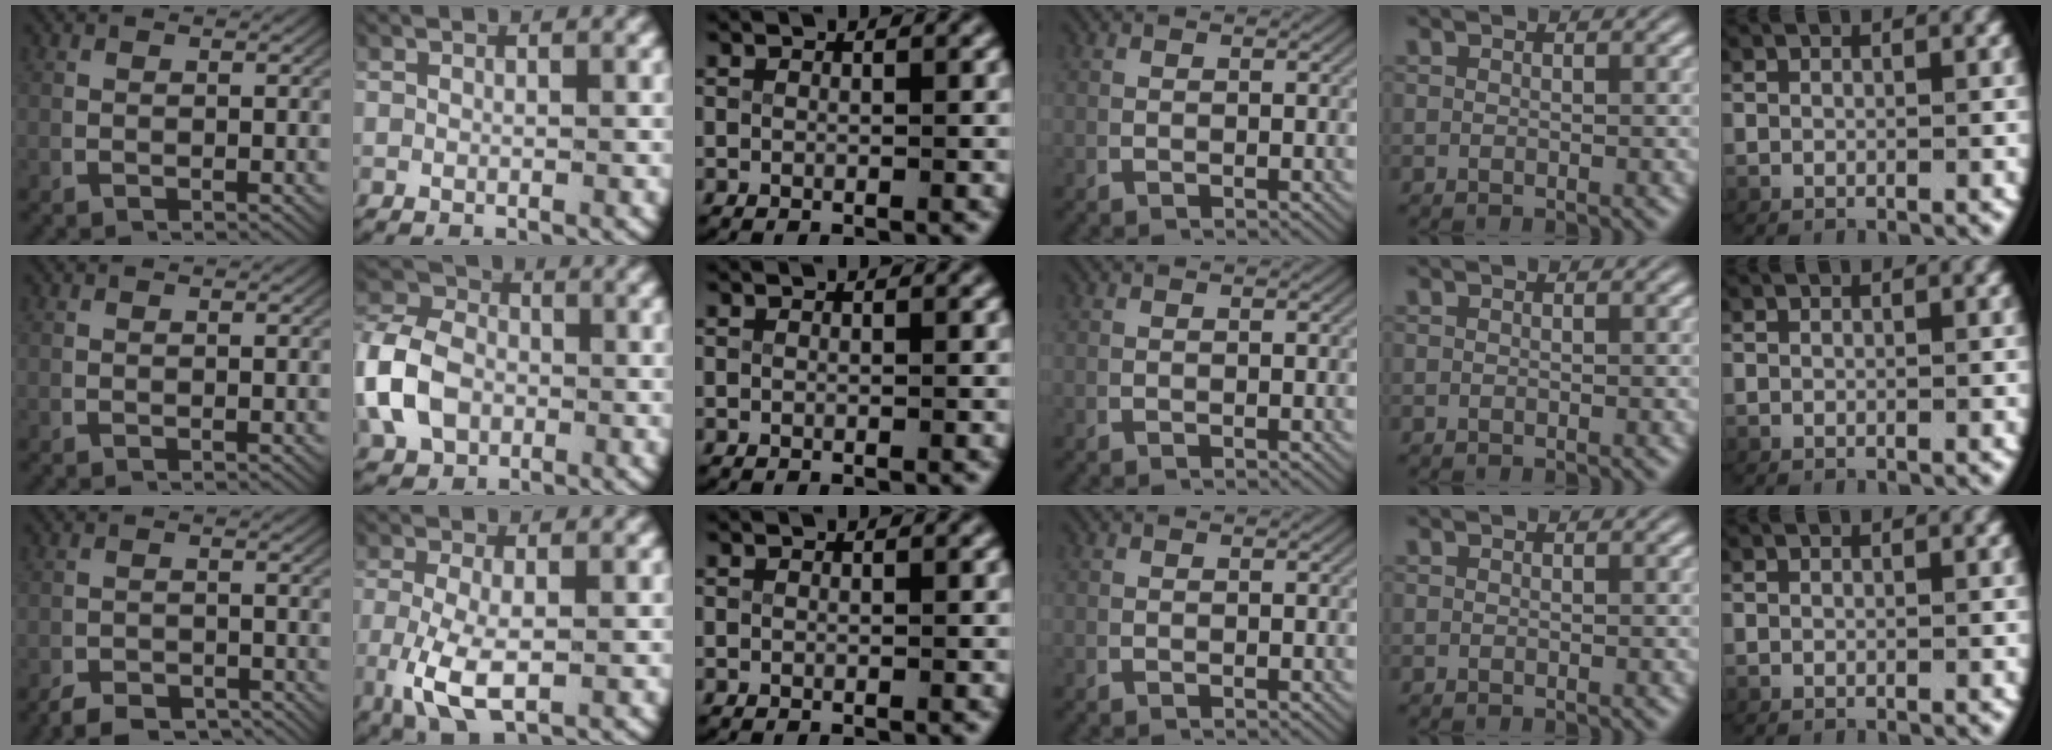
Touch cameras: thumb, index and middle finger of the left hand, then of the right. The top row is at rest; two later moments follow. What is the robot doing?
{"motion": "grasp_and_lifting", "object": "card"}